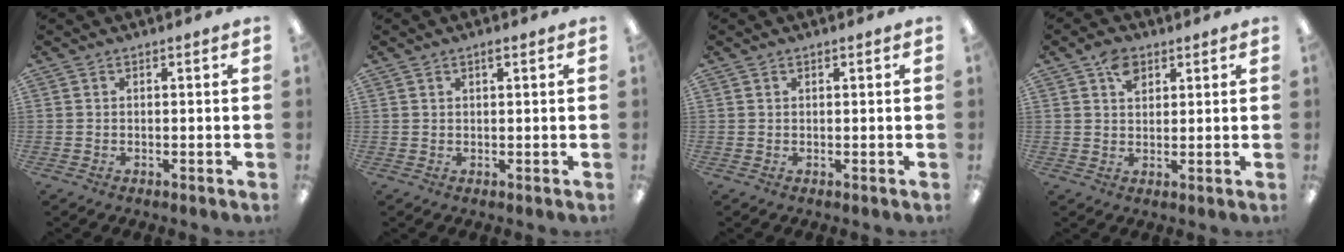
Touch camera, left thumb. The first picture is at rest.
{"total": 1.3, "force": [0.8, 0.5, 0.8], "torque": [-0.018, 0.001, 0.014]}
{"total": 0.6, "force": [0.4, 0.4, 0.3], "torque": [-0.005, 0.003, 0.007]}
{"total": 5.3, "force": [2.9, 3.6, 2.6], "torque": [-0.043, 0.000, 0.052]}